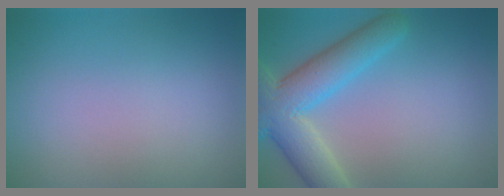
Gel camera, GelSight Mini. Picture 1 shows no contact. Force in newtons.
{"total": 6.8, "press": 6.8, "slide": 0.3}